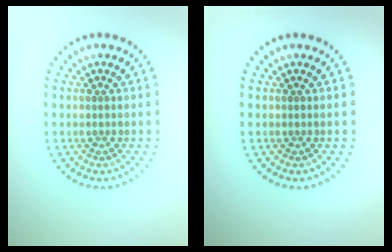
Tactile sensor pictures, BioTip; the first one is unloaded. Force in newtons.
{"total": 0.0}